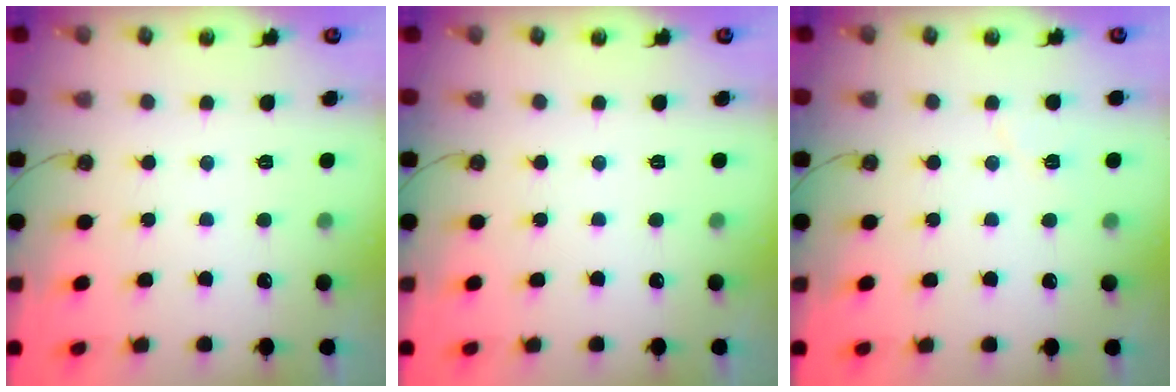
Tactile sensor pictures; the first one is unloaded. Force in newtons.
{"total": 0.0}
{"total": 5.3, "press": 5.1, "slide": 1.4}